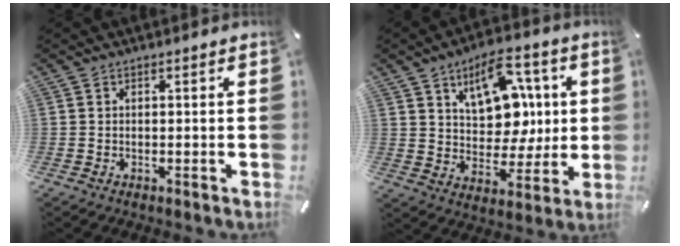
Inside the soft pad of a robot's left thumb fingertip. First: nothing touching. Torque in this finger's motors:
{"motor_torque": [1.24, 1.27, 0.27, -0.01, 0.13]}